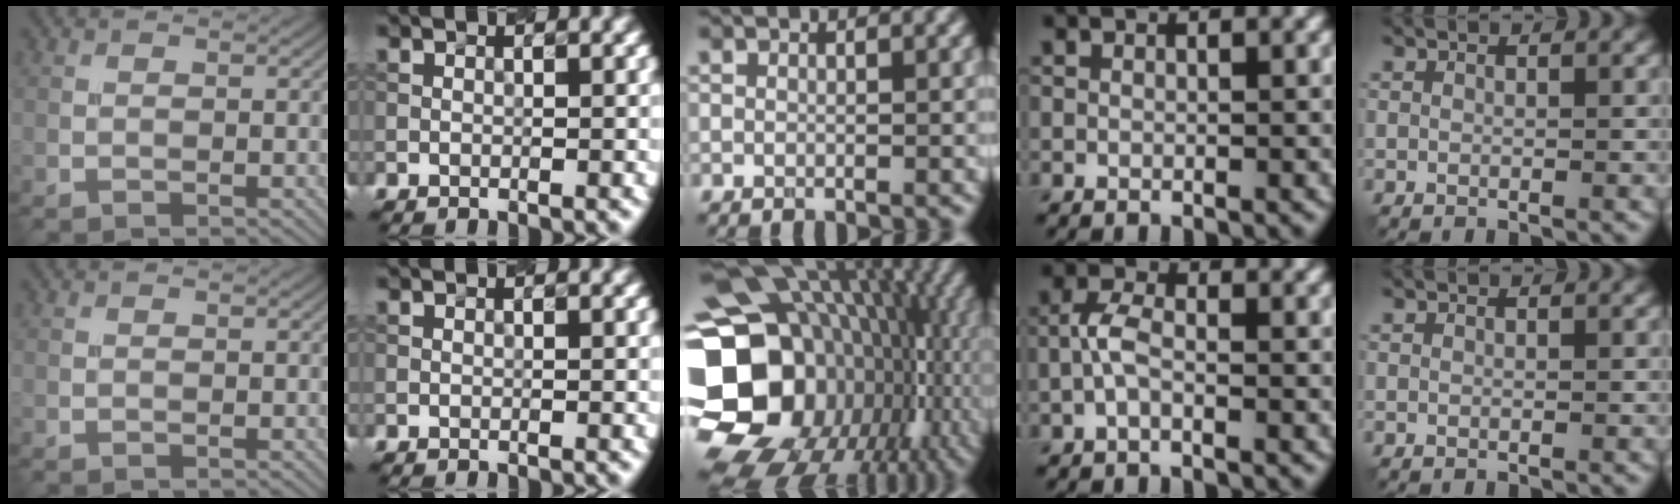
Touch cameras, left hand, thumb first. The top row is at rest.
{"middle": {"total": 22.1, "force": [-2.5, 18.0, 12.4], "torque": [-0.214, -0.019, -0.061]}, "ring": {"total": 2.3, "force": [-0.8, 1.0, 1.9], "torque": [-0.044, 0.008, -0.023]}}